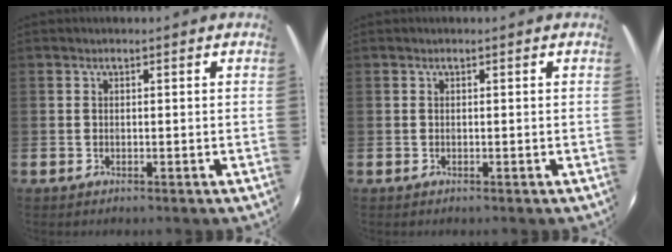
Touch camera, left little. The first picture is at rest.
{"total": 0.0}